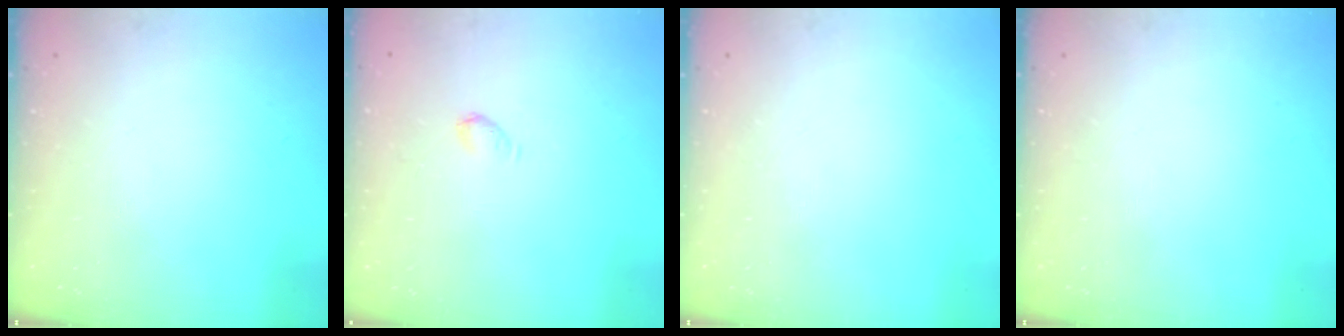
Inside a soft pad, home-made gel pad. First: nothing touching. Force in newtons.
{"total": 3.0, "press": 3.0, "slide": 0.5}
{"total": 0.0}
{"total": 0.0}